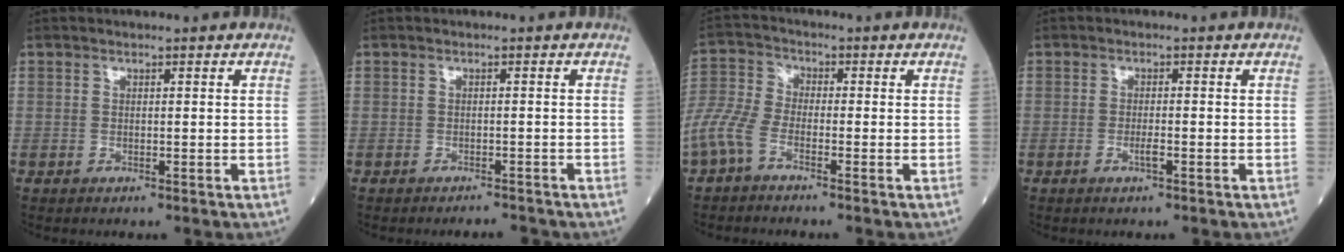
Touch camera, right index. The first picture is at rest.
{"total": 1.5, "force": [-1.4, 0.3, 0.3], "torque": [-0.006, -0.005, -0.015]}
{"total": 6.1, "force": [-3.5, 2.8, 4.2], "torque": [-0.113, 0.003, -0.083]}
{"total": 1.7, "force": [-0.8, 0.1, 1.5], "torque": [-0.029, -0.001, -0.015]}